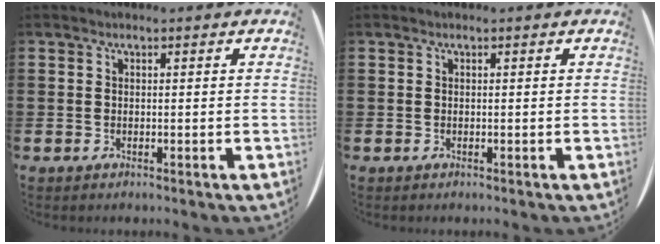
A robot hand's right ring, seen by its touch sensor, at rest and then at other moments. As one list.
[{"total": 0.0}]